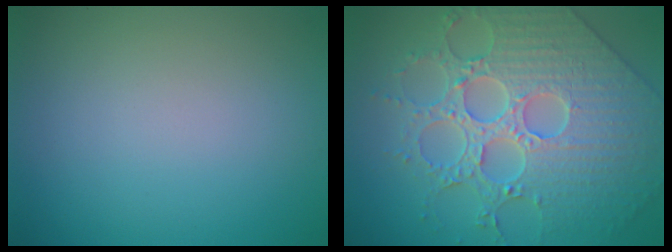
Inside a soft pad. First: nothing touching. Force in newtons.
{"total": 6.7, "press": 6.0, "slide": 2.9}